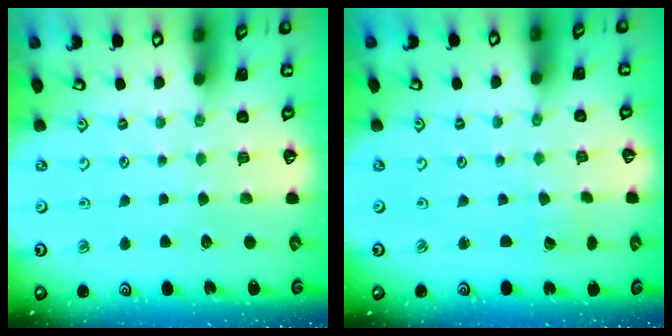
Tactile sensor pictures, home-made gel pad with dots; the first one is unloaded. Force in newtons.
{"total": 1.8, "press": 1.8, "slide": 0.0}